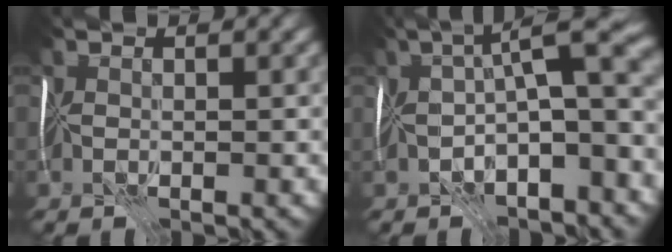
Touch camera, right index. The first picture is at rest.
{"total": 9.3, "force": [-1.2, 2.7, 8.8], "torque": [-0.134, 0.007, -0.027]}